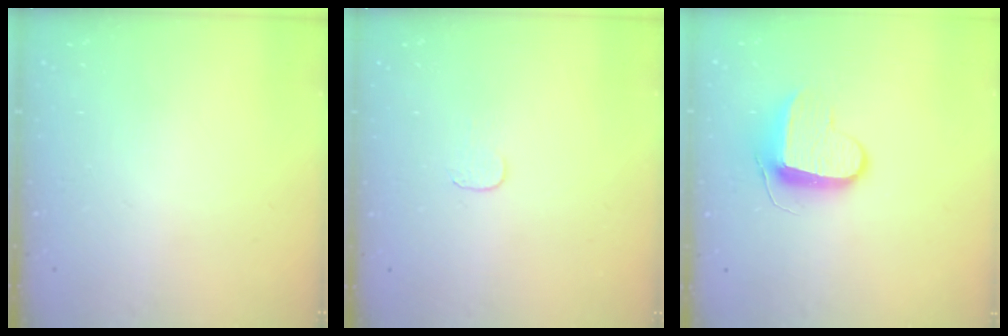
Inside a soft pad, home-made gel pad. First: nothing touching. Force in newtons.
{"total": 3.7, "press": 3.7, "slide": 0.4}
{"total": 9.4, "press": 9.4, "slide": 0.5}